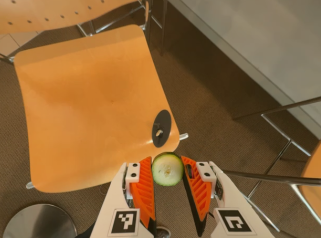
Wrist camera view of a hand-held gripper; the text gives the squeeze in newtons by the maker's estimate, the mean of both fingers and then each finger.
{"total": 8.9, "left": 8.7, "right": 9.2}